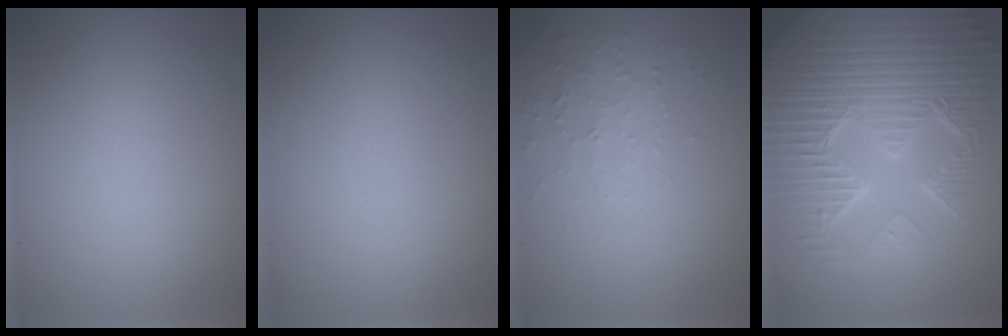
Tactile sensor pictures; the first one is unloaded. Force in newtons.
{"total": 0.0}
{"total": 1.9, "press": 1.8, "slide": 0.6}
{"total": 9.5, "press": 6.8, "slide": 6.7}